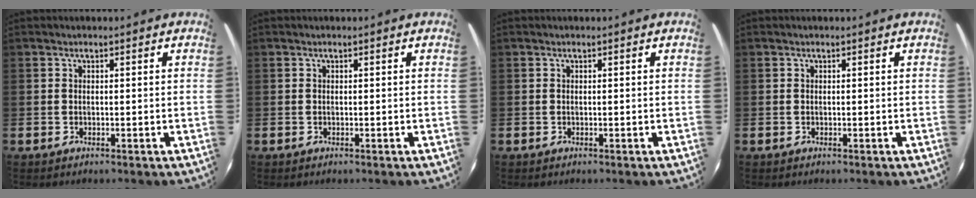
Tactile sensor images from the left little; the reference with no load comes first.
{"total": 0.0}
{"total": 0.0}
{"total": 0.0}